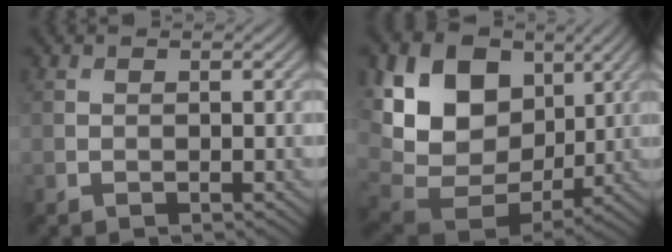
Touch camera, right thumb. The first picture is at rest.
{"total": 15.2, "force": [4.5, 11.0, 9.5], "torque": [-0.211, 0.010, 0.100]}